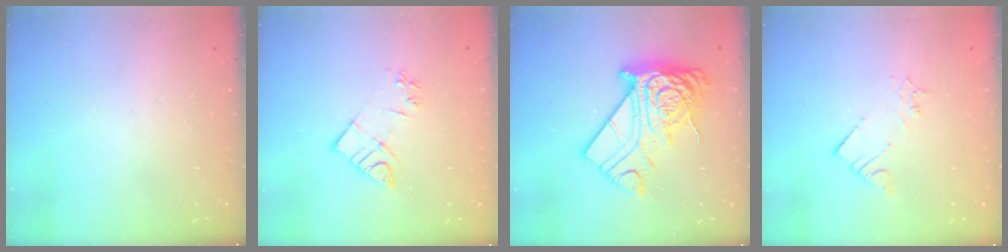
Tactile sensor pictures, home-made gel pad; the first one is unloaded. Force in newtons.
{"total": 8.6, "press": 8.6, "slide": 0.8}
{"total": 18.7, "press": 18.6, "slide": 1.7}
{"total": 2.6, "press": 2.6, "slide": 0.2}